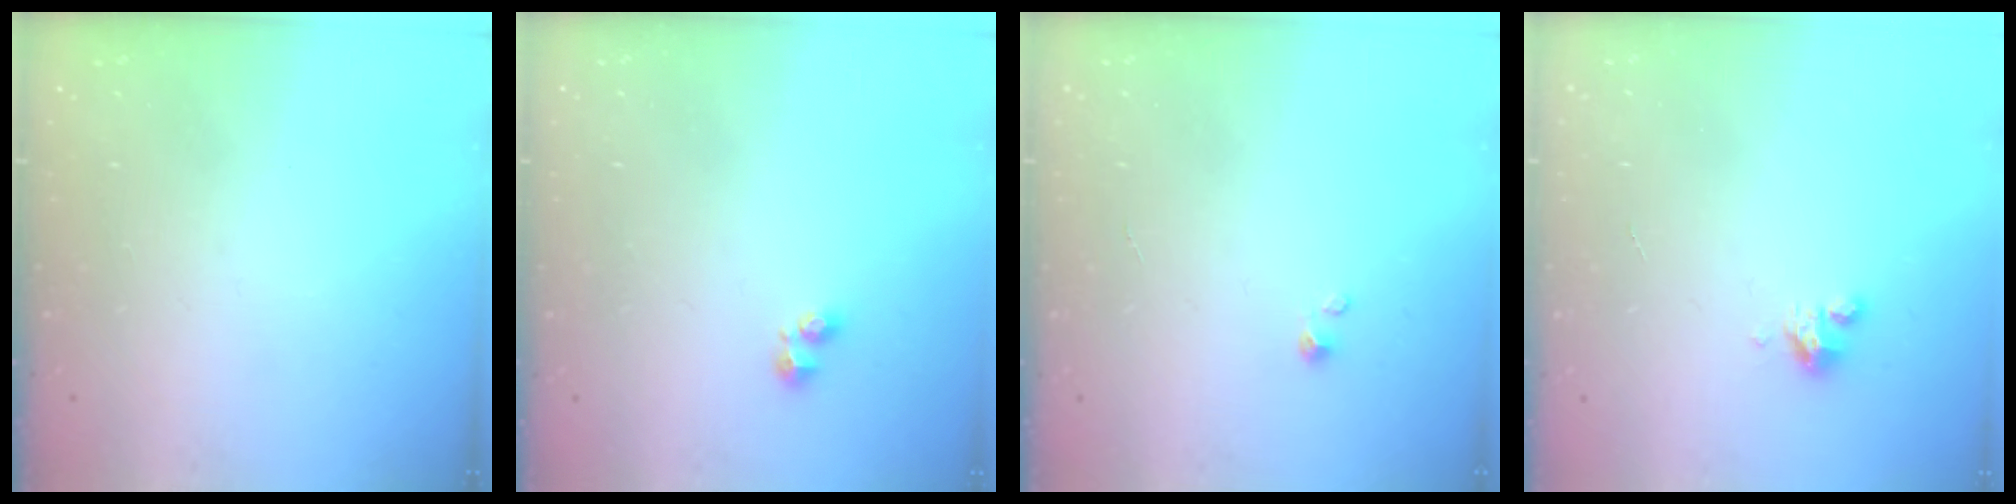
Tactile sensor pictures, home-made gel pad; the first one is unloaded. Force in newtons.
{"total": 1.9, "press": 1.8, "slide": 0.5}
{"total": 0.7, "press": 0.7, "slide": 0.1}
{"total": 2.8, "press": 2.8, "slide": 0.2}